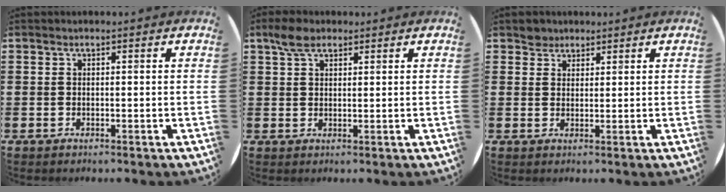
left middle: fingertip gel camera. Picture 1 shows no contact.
{"total": 3.4, "force": [2.5, 1.6, 1.6], "torque": [-0.027, 0.005, 0.044]}
{"total": 2.2, "force": [1.9, 1.1, -0.1], "torque": [0.007, 0.000, 0.037]}